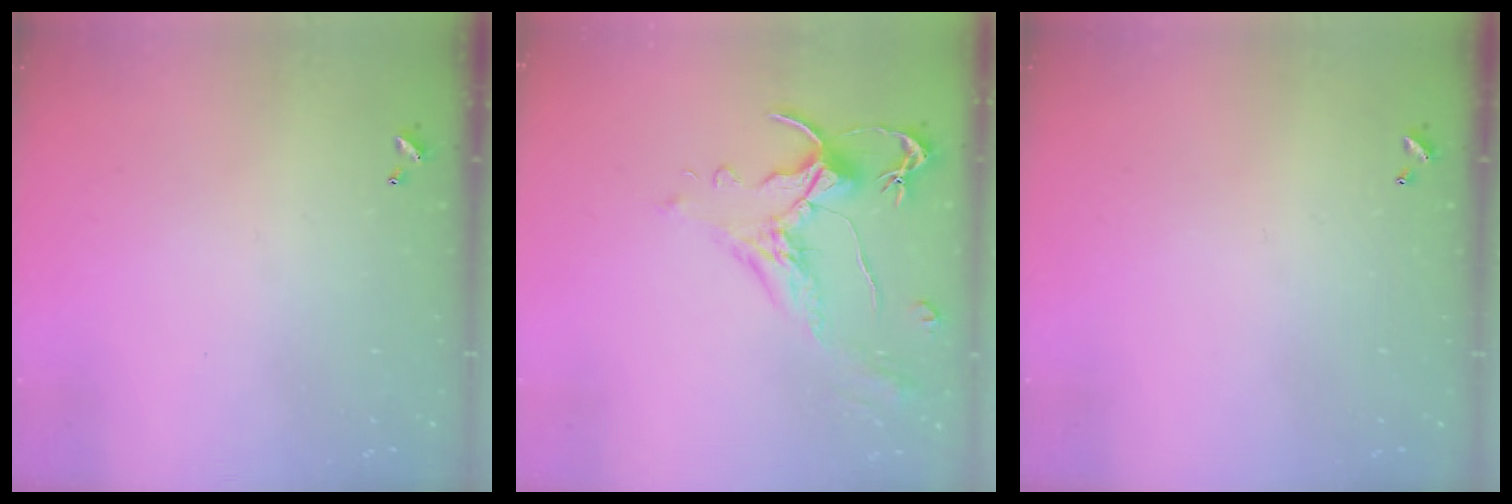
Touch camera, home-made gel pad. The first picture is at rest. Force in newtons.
{"total": 1.5, "press": 1.0, "slide": 1.1}
{"total": 0.0}